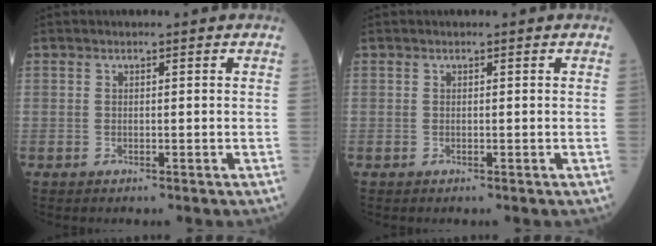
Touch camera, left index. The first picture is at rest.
{"total": 0.0}